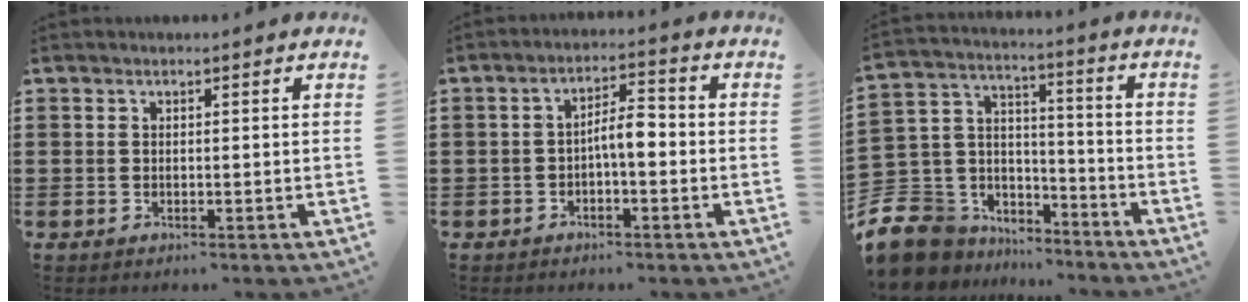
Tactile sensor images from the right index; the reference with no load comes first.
{"total": 4.3, "force": [-1.0, 1.4, 3.9], "torque": [-0.073, 0.012, -0.022]}
{"total": 8.7, "force": [-5.9, 6.2, 1.2], "torque": [-0.080, -0.005, -0.116]}